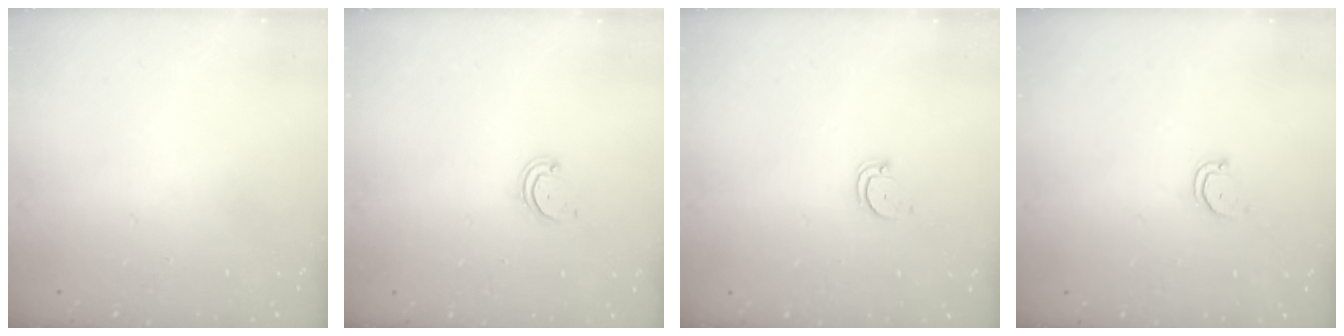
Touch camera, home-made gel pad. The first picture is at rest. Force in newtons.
{"total": 2.2, "press": 2.2, "slide": 0.2}
{"total": 2.6, "press": 2.6, "slide": 0.1}
{"total": 2.5, "press": 2.5, "slide": 0.3}